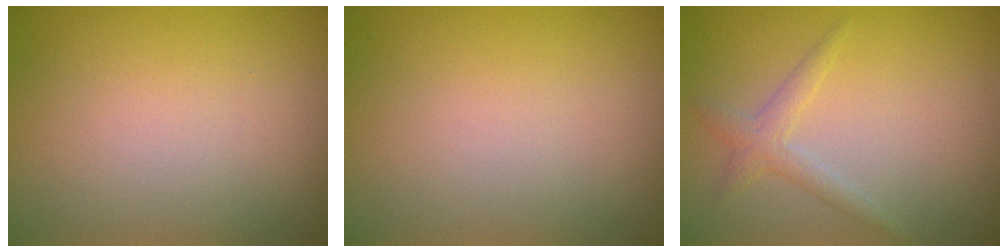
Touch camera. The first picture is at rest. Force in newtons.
{"total": 0.0}
{"total": 1.8, "press": 1.8, "slide": 0.1}